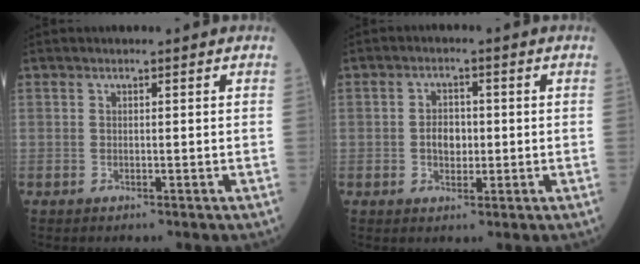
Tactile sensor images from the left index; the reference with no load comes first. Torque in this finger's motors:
{"motor_torque": [0.11, 0.02, 0.06, 0.02]}